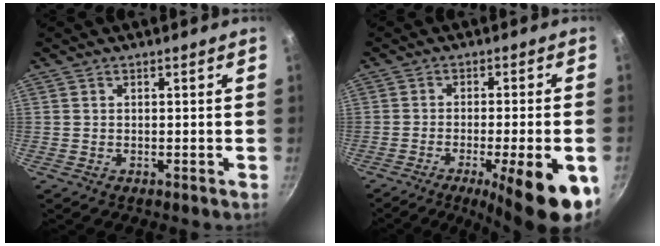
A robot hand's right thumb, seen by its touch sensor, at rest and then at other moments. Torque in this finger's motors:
{"motor_torque": [2.52, 2.51, 1.36, -1.41, 0.52]}